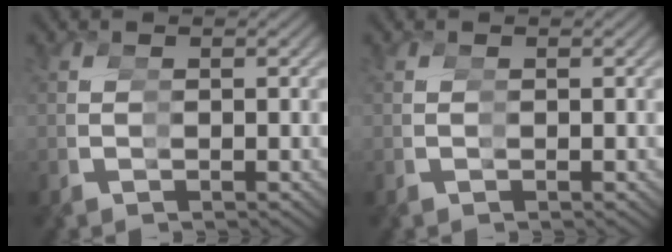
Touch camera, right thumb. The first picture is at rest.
{"total": 0.0}